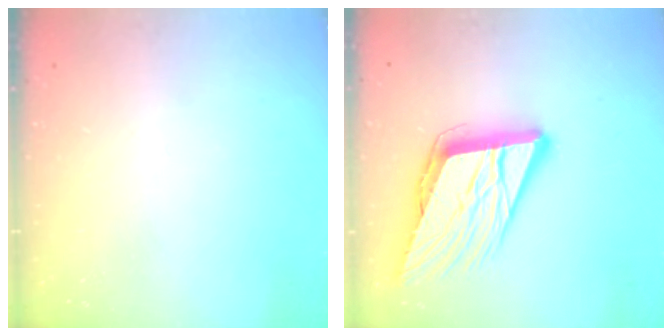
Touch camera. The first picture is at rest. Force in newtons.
{"total": 17.4, "press": 16.8, "slide": 4.4}